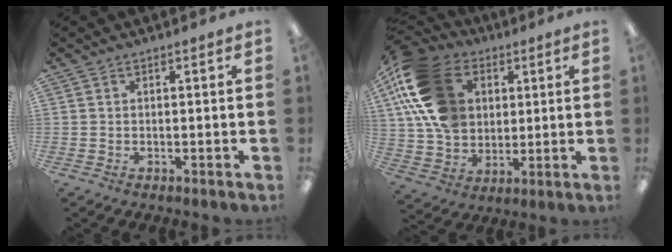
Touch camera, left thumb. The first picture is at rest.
{"total": 20.0, "force": [6.5, 14.9, 11.6], "torque": [-0.242, -0.014, 0.125]}